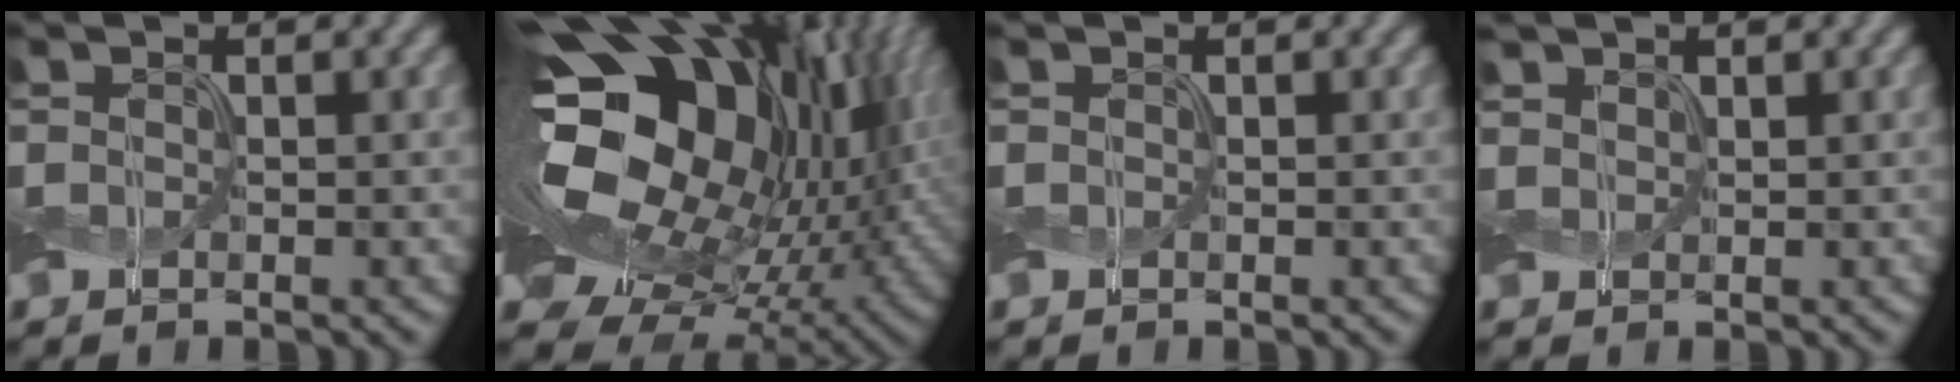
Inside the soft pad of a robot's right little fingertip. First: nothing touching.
{"total": 19.8, "force": [2.9, 13.0, 14.7], "torque": [-0.263, -0.029, 0.070]}
{"total": 0.0}
{"total": 1.1, "force": [1.0, 0.5, 0.2], "torque": [-0.008, 0.004, 0.022]}